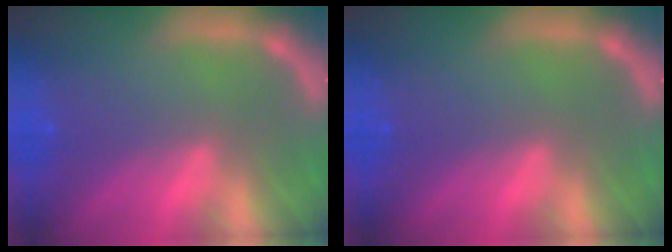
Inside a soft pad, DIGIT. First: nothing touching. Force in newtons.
{"total": 0.0}